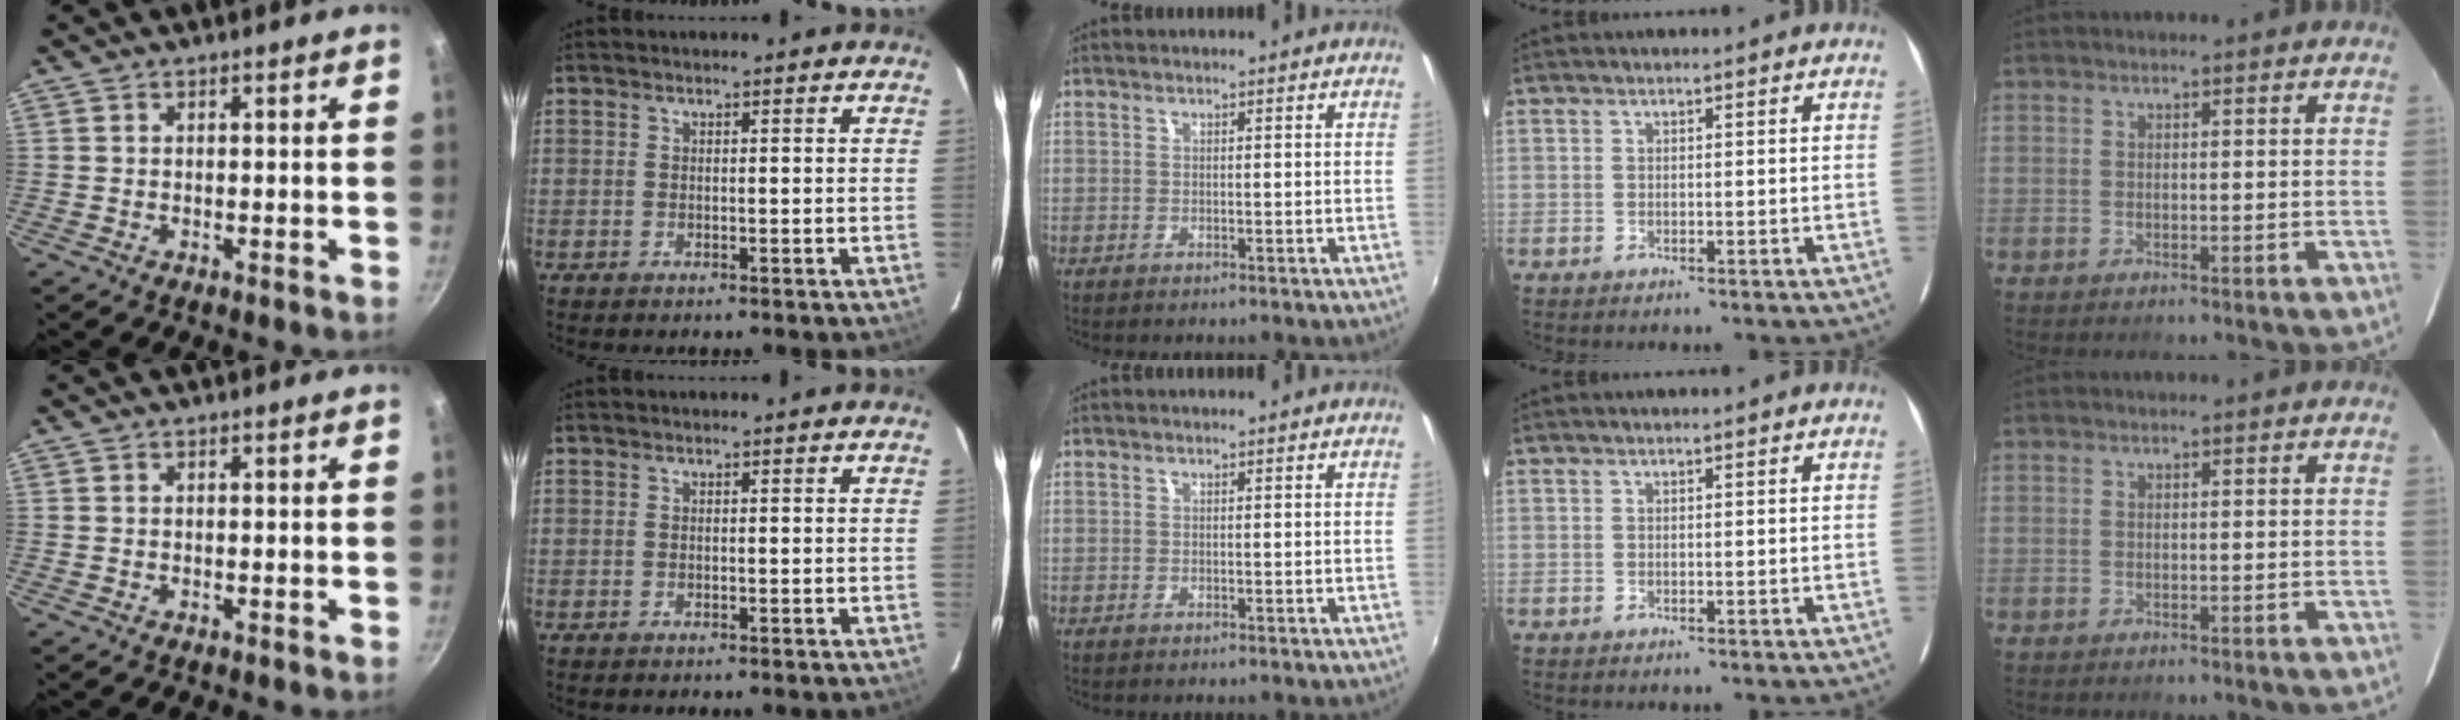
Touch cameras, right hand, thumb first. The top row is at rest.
{}